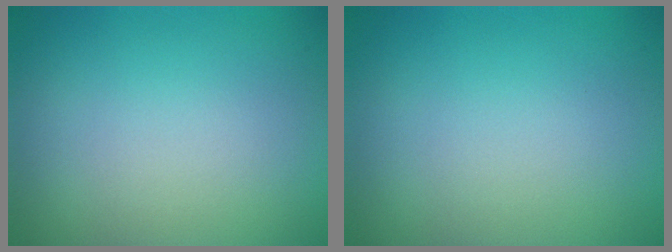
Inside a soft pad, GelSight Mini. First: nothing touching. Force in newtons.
{"total": 0.0}